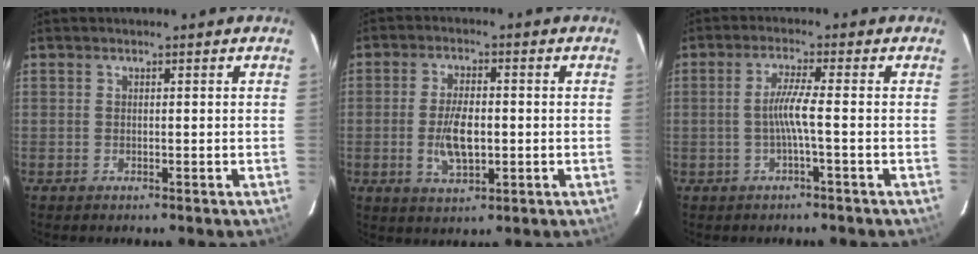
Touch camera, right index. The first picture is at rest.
{"total": 7.3, "force": [-1.0, 3.1, 6.5], "torque": [-0.128, -0.004, -0.016]}
{"total": 4.3, "force": [-0.9, -1.7, 3.9], "torque": [-0.084, -0.004, -0.013]}